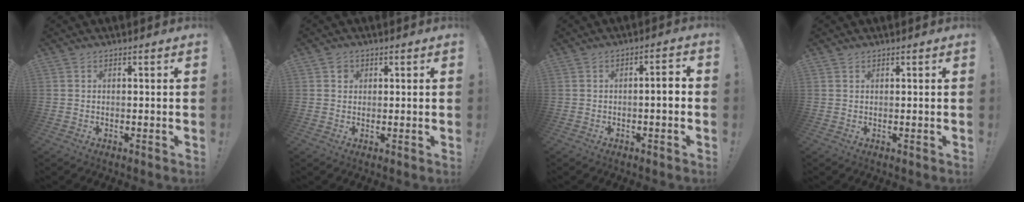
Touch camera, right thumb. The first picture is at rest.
{"total": 2.1, "force": [0.7, 1.9, 0.4], "torque": [-0.001, 0.000, 0.010]}
{"total": 3.9, "force": [-1.1, 0.5, 3.7], "torque": [-0.064, 0.009, -0.022]}
{"total": 0.6, "force": [0.6, 0.3, 0.0], "torque": [0.005, -0.002, 0.011]}